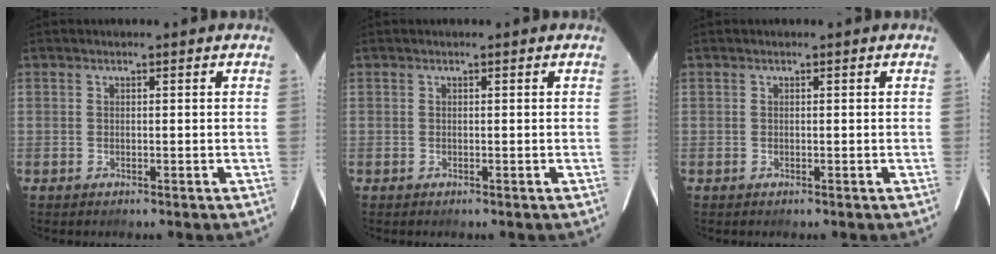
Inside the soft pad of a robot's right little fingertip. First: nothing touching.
{"total": 0.0}
{"total": 0.0}